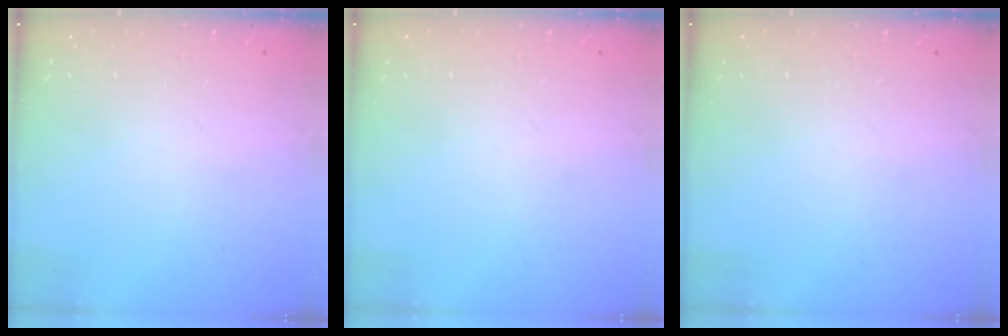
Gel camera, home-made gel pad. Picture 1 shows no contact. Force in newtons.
{"total": 0.0}
{"total": 0.0}